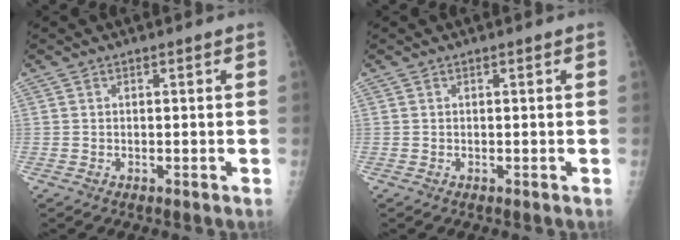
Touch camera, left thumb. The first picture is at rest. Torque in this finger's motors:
{"motor_torque": [0.00, 0.00, 0.00, 0.00, 0.00]}